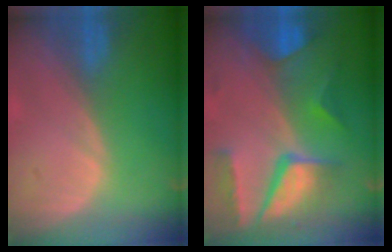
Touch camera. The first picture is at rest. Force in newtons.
{"total": 10.4, "press": 8.8, "slide": 5.5}